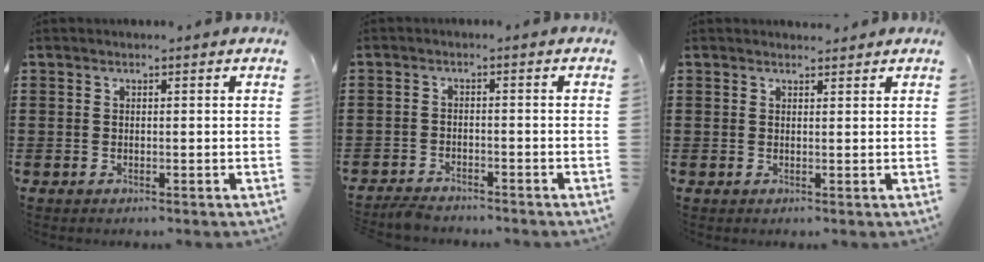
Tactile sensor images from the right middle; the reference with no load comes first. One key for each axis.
{"total": 2.6, "fx": -2.6, "fy": 0.4, "fz": 0.2, "tx": -0.009, "ty": 0.002, "tz": -0.054}
{"total": 1.1, "fx": 1.1, "fy": 0.3, "fz": 0.1, "tx": 0.004, "ty": -0.002, "tz": 0.019}